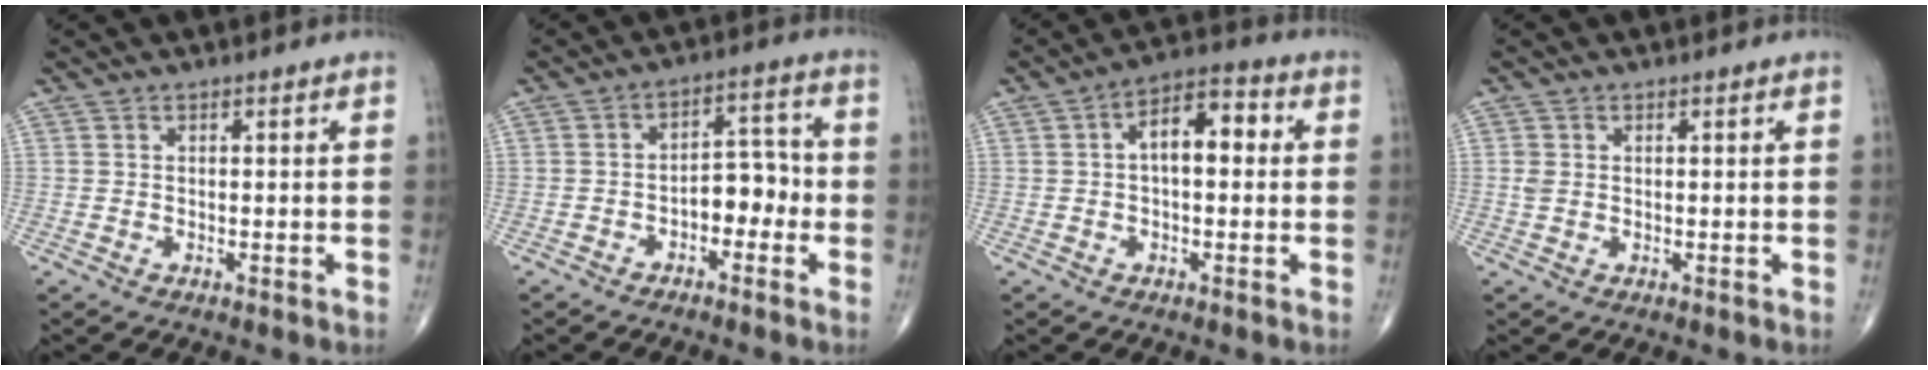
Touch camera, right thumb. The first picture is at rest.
{"total": 6.5, "force": [-2.2, 4.0, 4.6], "torque": [-0.038, 0.038, -0.043]}
{"total": 8.2, "force": [0.8, 4.3, 7.0], "torque": [-0.093, 0.029, 0.002]}
{"total": 1.5, "force": [0.0, 1.2, 0.9], "torque": [-0.021, 0.002, 0.003]}